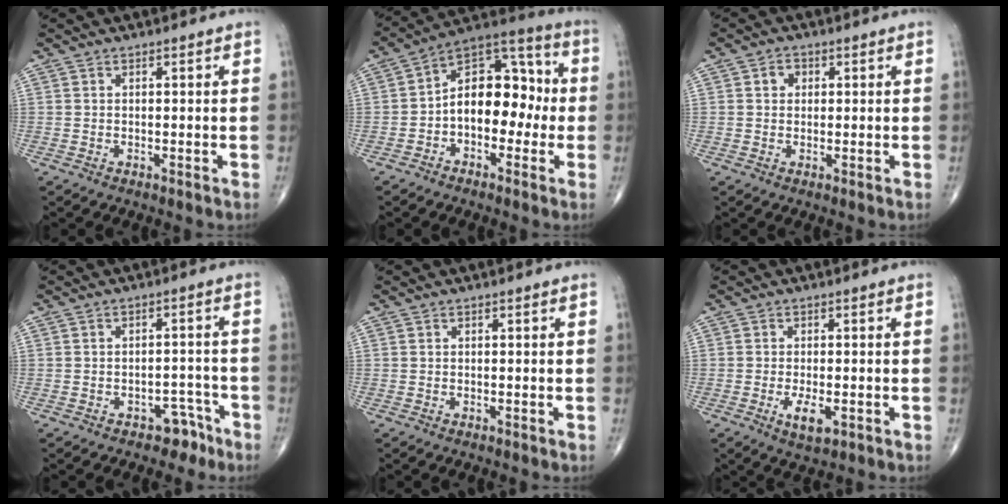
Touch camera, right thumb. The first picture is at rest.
{"total": 14.0, "force": [-1.6, 8.9, 10.7], "torque": [-0.127, 0.049, -0.042]}
{"total": 2.3, "force": [0.5, 2.0, 1.1], "torque": [-0.006, 0.003, 0.005]}
{"total": 4.3, "force": [-2.9, 2.8, 1.5], "torque": [0.002, 0.036, -0.037]}
{"total": 0.0}
{"total": 4.3, "force": [-1.4, 1.8, 3.7], "torque": [-0.065, -0.006, -0.020]}